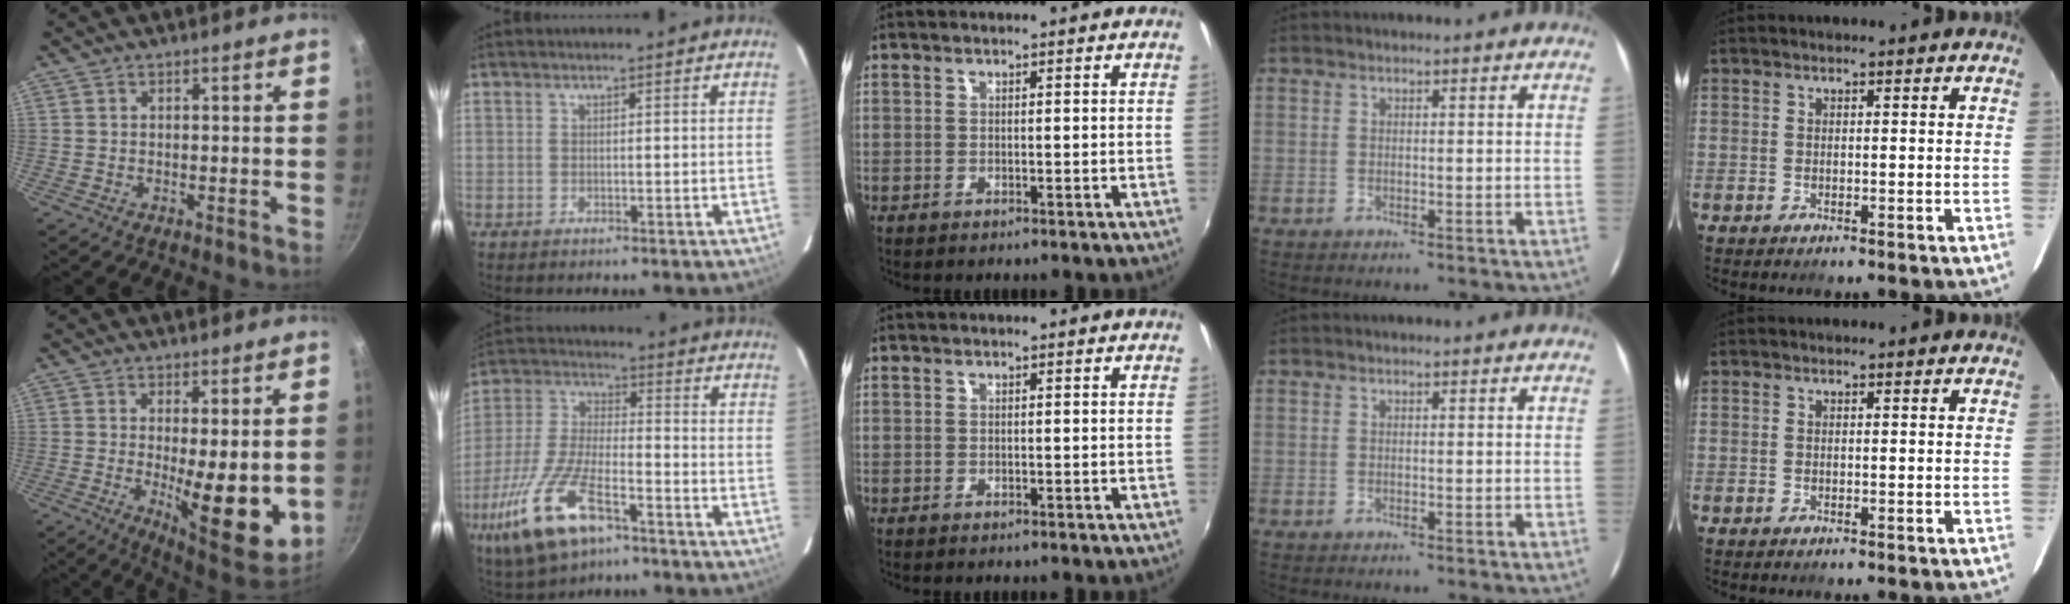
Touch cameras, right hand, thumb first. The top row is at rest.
{"thumb": {"total": 13.1, "force": [-0.6, 4.0, 12.5], "torque": [-0.153, -0.025, 0.003]}, "index": {"total": 17.7, "force": [-9.4, 6.7, 13.4], "torque": [-0.294, -0.031, -0.180]}}